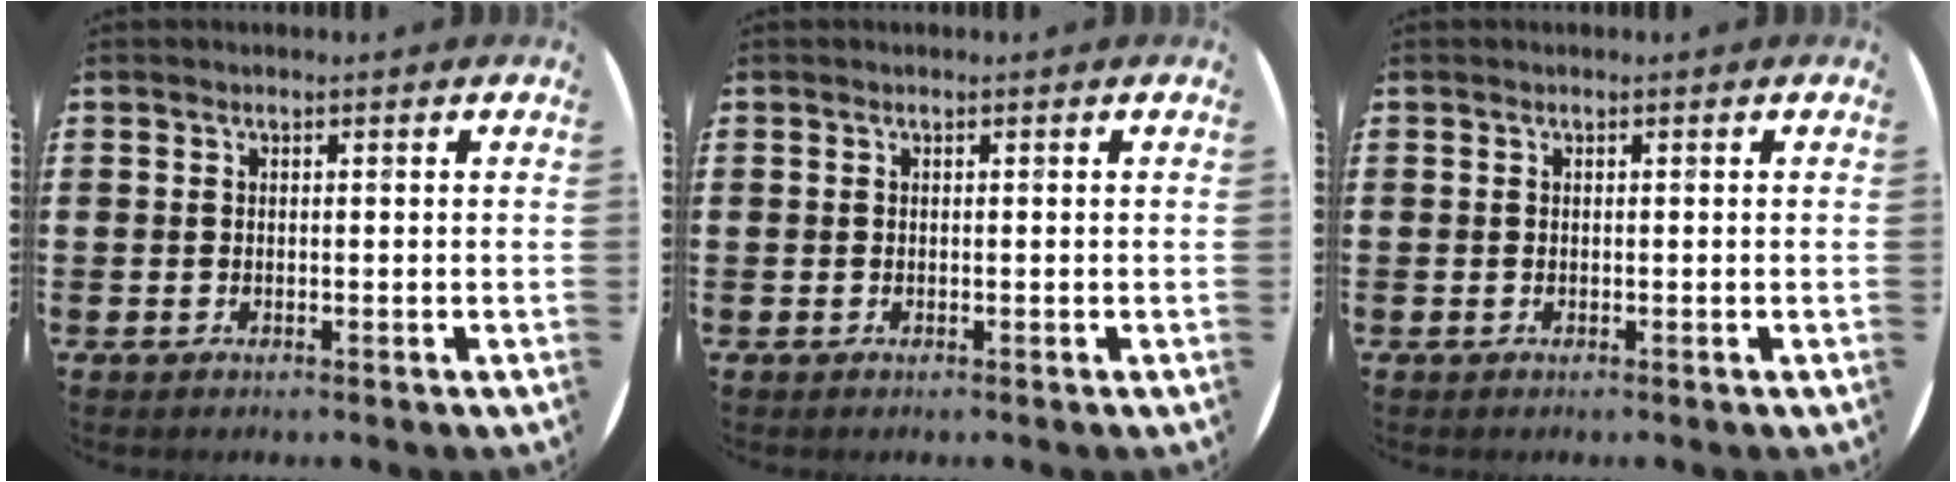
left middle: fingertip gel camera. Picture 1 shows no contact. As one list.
[{"total": 0.0}, {"total": 0.0}]